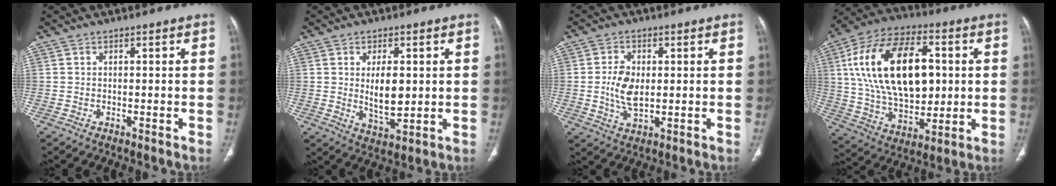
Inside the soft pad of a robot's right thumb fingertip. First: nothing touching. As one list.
[{"total": 7.8, "force": [0.8, 3.6, 6.9], "torque": [-0.101, -0.016, 0.022]}, {"total": 6.7, "force": [0.2, 3.9, 5.5], "torque": [-0.105, -0.005, 0.006]}, {"total": 26.1, "force": [4.5, 15.1, 20.8], "torque": [-0.349, -0.001, 0.078]}]